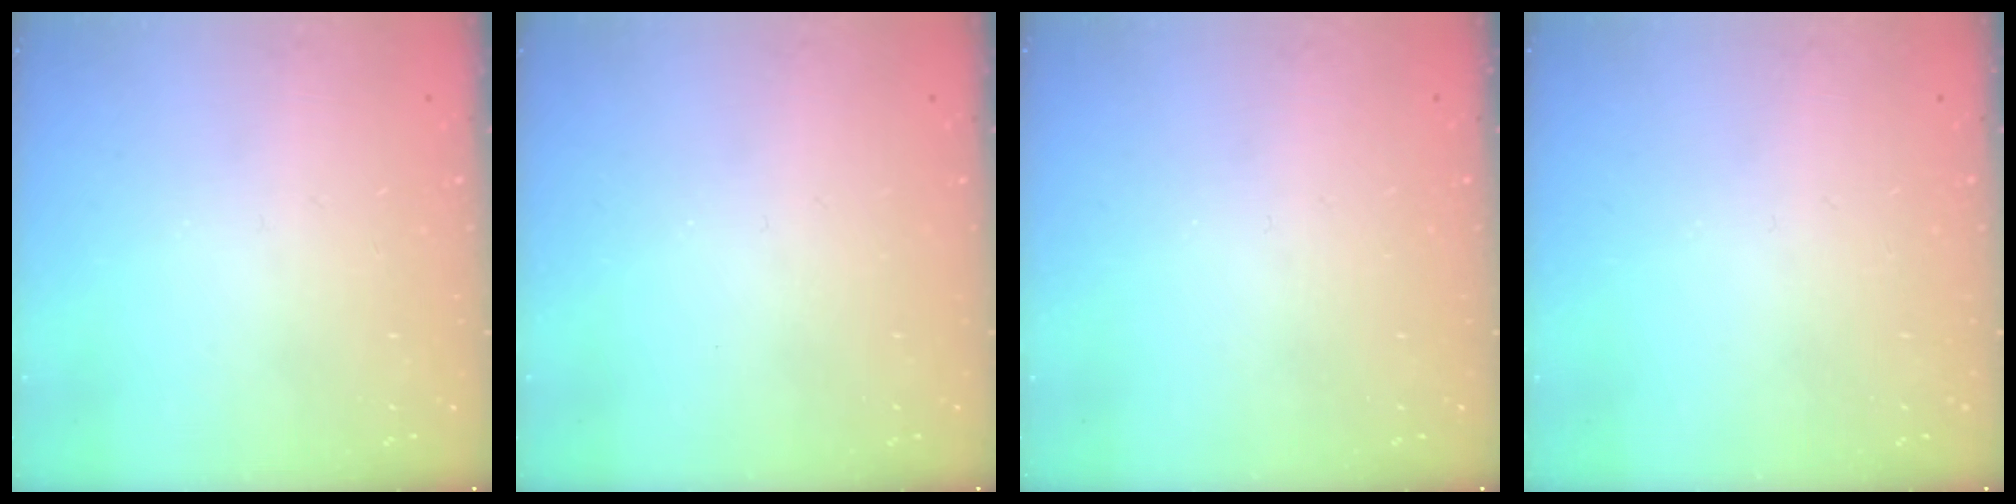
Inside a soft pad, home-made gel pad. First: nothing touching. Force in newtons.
{"total": 0.0}
{"total": 0.0}
{"total": 0.0}